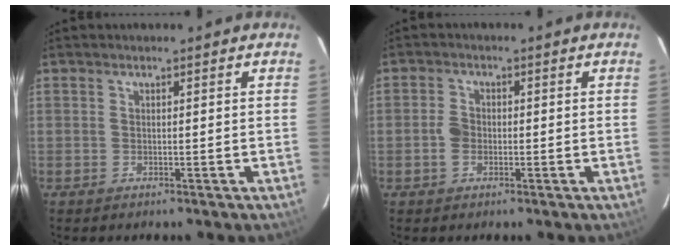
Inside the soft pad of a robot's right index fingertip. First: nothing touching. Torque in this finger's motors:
{"motor_torque": [0.31, 0.24, 0.26, 0.04]}